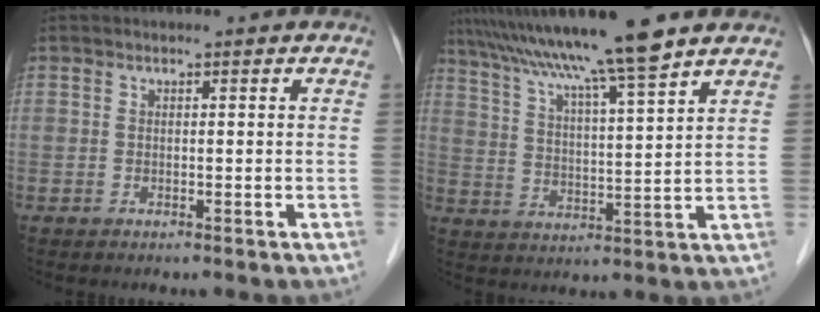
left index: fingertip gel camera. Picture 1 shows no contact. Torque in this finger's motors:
{"motor_torque": [0.33, -0.62, 1.05, 0.21]}